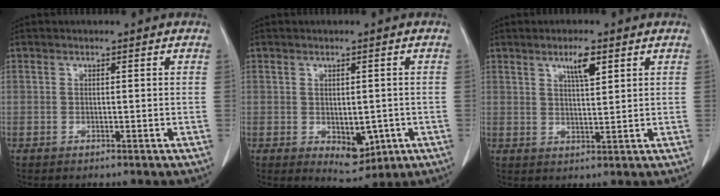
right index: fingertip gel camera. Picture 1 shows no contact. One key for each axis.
{"total": 5.2, "fx": -1.4, "fy": 3.0, "fz": 4.0, "tx": -0.046, "ty": -0.008, "tz": -0.005}
{"total": 4.1, "fx": 2.3, "fy": 0.7, "fz": 3.3, "tx": -0.058, "ty": -0.001, "tz": 0.040}